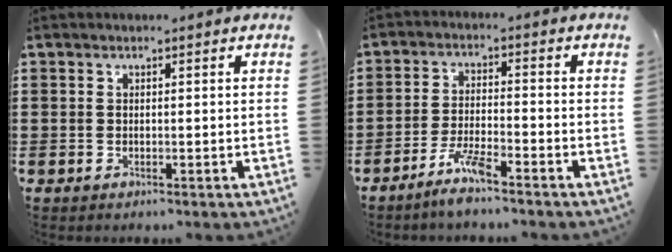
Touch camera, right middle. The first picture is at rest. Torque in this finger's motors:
{"motor_torque": [2.14, 0.00, 0.16, 0.13]}